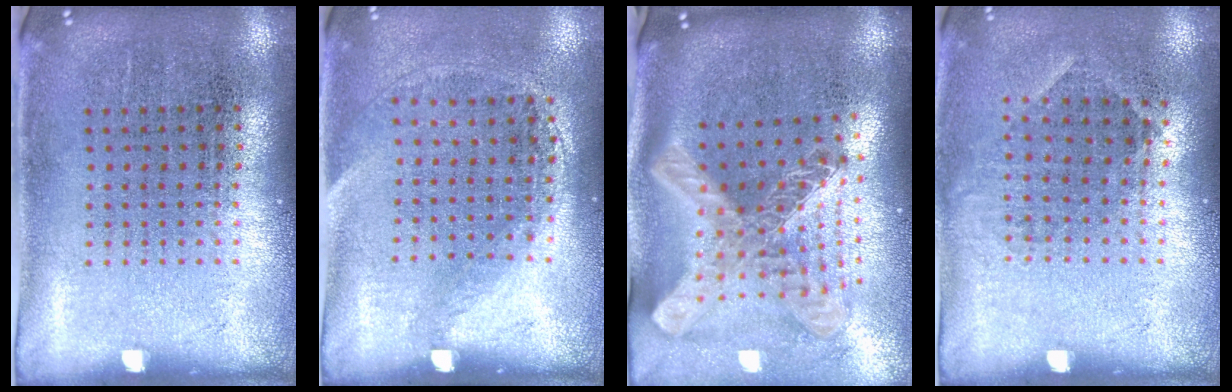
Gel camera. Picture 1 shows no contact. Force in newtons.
{"total": 1.4, "press": 1.0, "slide": 1.0}
{"total": 3.0, "press": 2.1, "slide": 2.2}
{"total": 0.9, "press": 0.6, "slide": 0.6}